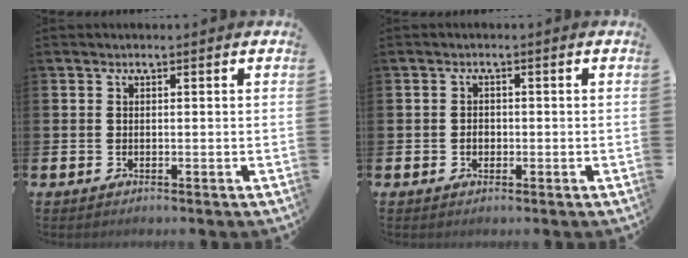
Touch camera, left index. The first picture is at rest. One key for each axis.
{"total": 1.3, "fx": -0.2, "fy": 1.1, "fz": 0.7, "tx": -0.003, "ty": 0.002, "tz": -0.009}